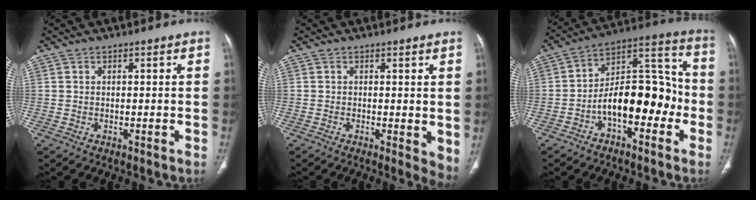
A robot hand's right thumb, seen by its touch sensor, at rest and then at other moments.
{"total": 4.3, "force": [0.0, 1.7, 3.9], "torque": [-0.044, -0.010, -0.002]}
{"total": 15.8, "force": [-4.7, 8.5, 12.5], "torque": [-0.167, 0.068, -0.079]}